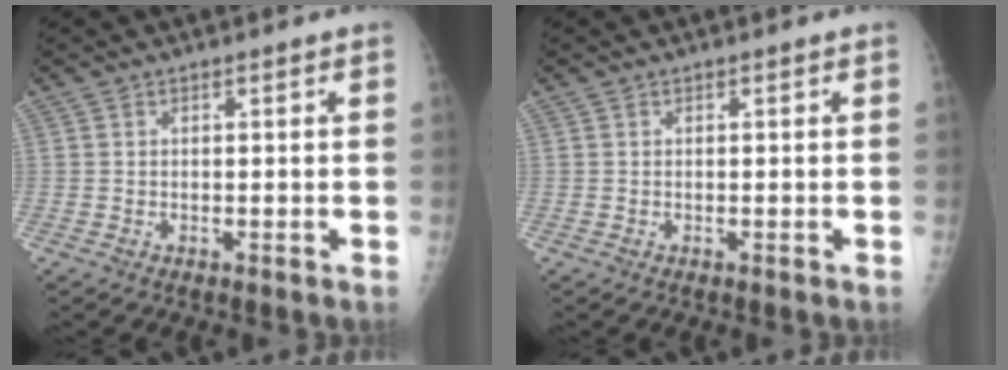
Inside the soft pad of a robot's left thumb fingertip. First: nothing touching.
{"total": 0.0}